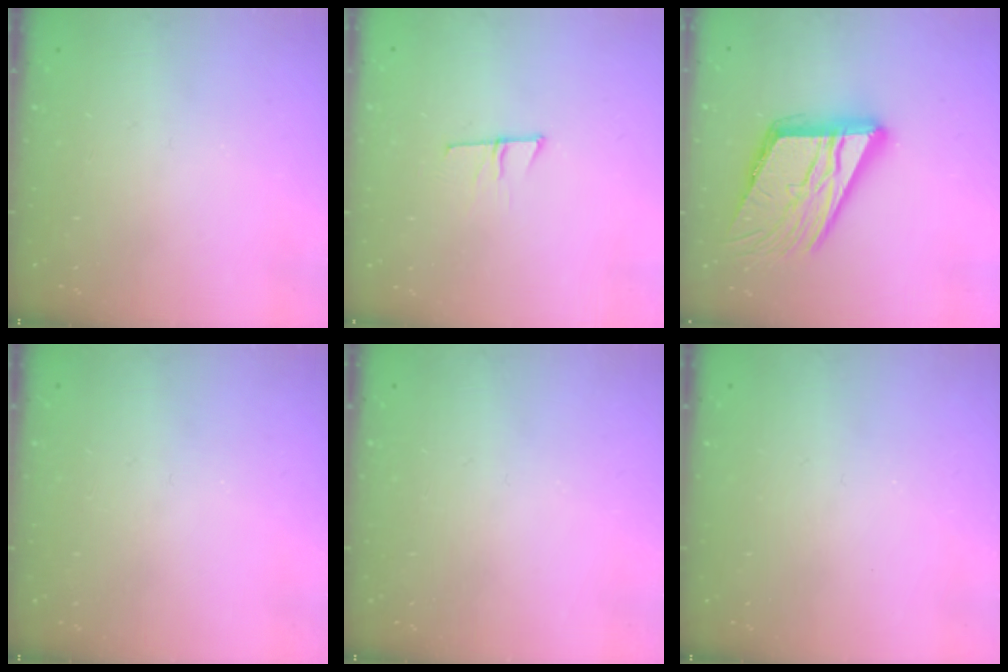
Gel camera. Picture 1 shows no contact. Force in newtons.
{"total": 6.0, "press": 5.9, "slide": 1.0}
{"total": 19.1, "press": 18.9, "slide": 2.6}
{"total": 0.0}
{"total": 0.0}
{"total": 0.0}